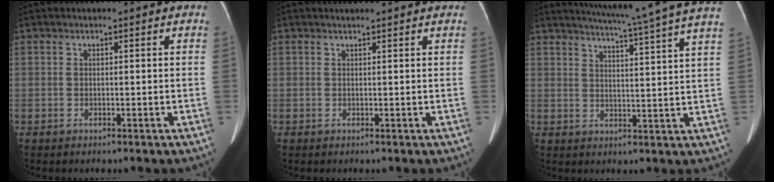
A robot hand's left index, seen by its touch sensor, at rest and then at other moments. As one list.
[{"total": 2.0, "force": [1.9, 0.3, 0.4], "torque": [-0.010, 0.019, 0.024]}, {"total": 17.7, "force": [15.3, -2.0, 8.7], "torque": [-0.142, -0.031, 0.185]}]